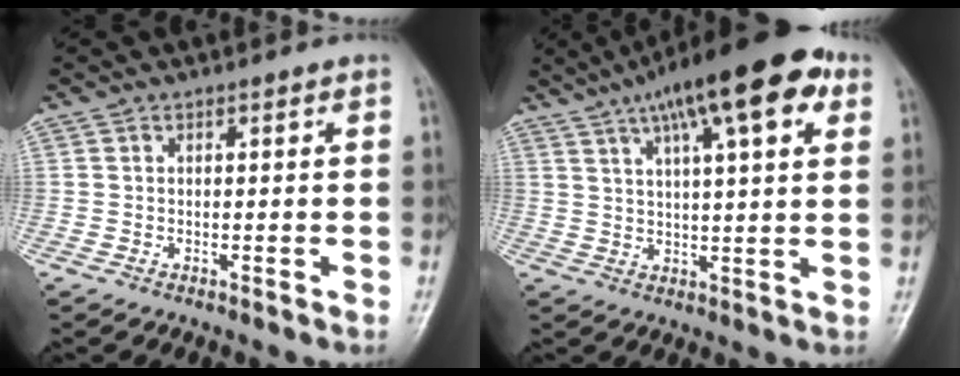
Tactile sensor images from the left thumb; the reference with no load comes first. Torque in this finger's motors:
{"motor_torque": [1.02, 0.59, 1.66, -1.10, 0.38]}